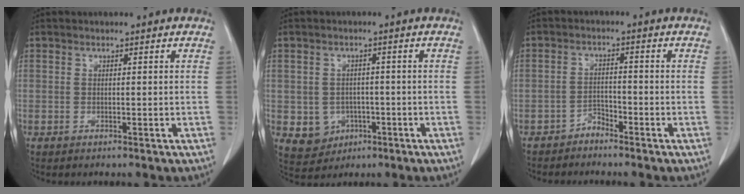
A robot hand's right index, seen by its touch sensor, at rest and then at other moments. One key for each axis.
{"total": 5.2, "fx": -1.4, "fy": 4.8, "fz": 1.4, "tx": -0.020, "ty": 0.005, "tz": -0.009}
{"total": 2.2, "fx": -2.0, "fy": 0.7, "fz": 0.3, "tx": 0.001, "ty": 0.003, "tz": -0.036}